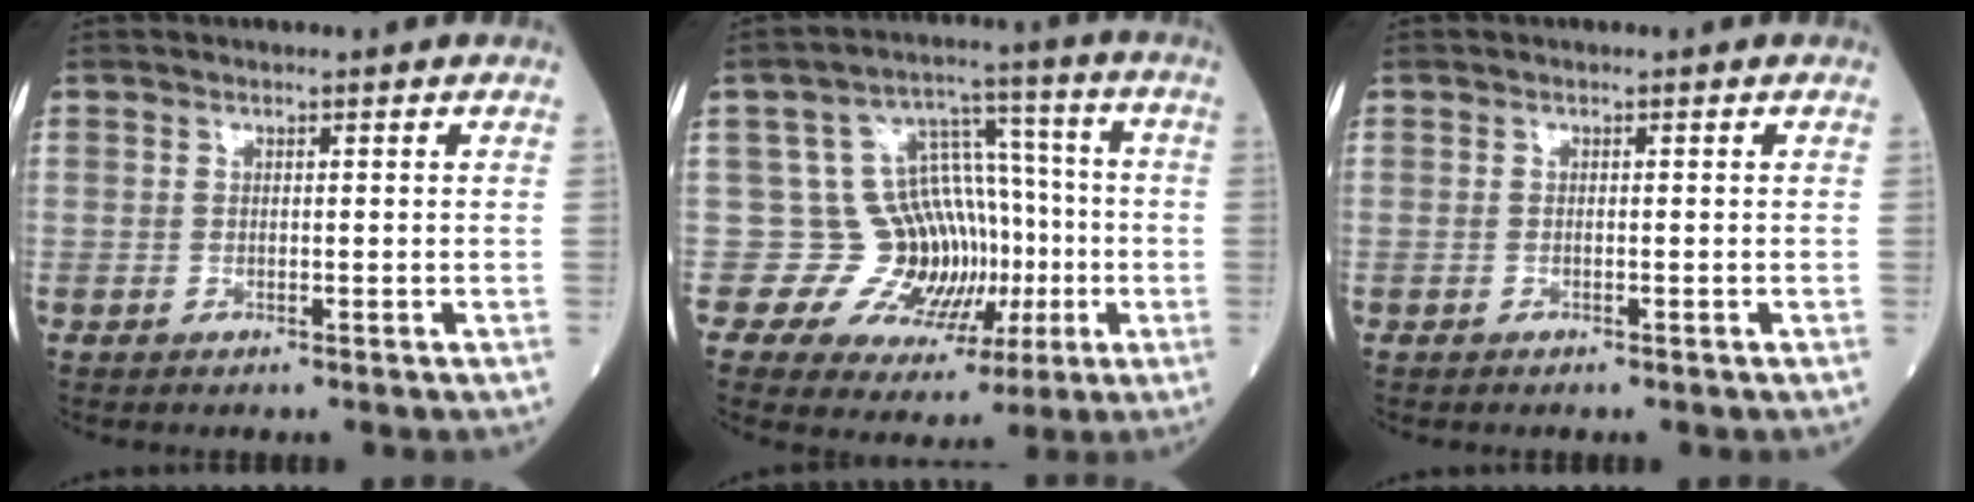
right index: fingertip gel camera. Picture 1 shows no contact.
{"total": 11.3, "force": [-1.7, 9.7, 5.5], "torque": [-0.066, 0.040, -0.014]}
{"total": 0.0}